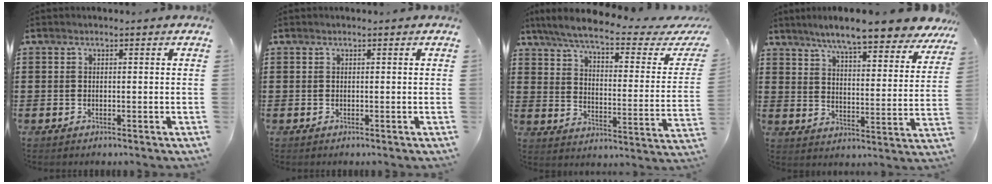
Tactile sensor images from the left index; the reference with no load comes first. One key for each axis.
{"total": 0.0}
{"total": 6.3, "fx": 5.0, "fy": 0.2, "fz": 3.7, "tx": -0.096, "ty": -0.031, "tz": 0.083}
{"total": 8.2, "fx": 7.3, "fy": 0.1, "fz": 3.7, "tx": -0.094, "ty": -0.043, "tz": 0.123}